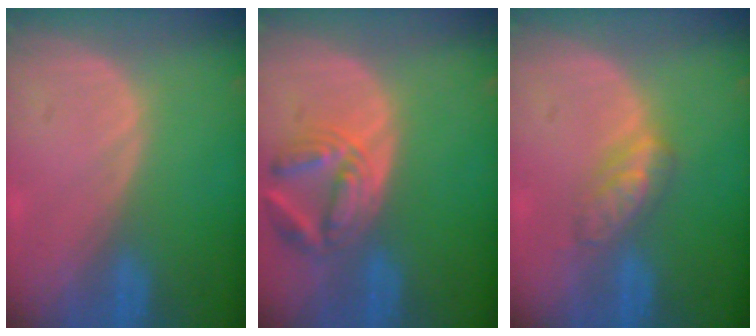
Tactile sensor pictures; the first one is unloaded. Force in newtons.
{"total": 6.7, "press": 6.4, "slide": 2.1}
{"total": 4.7, "press": 4.5, "slide": 1.5}